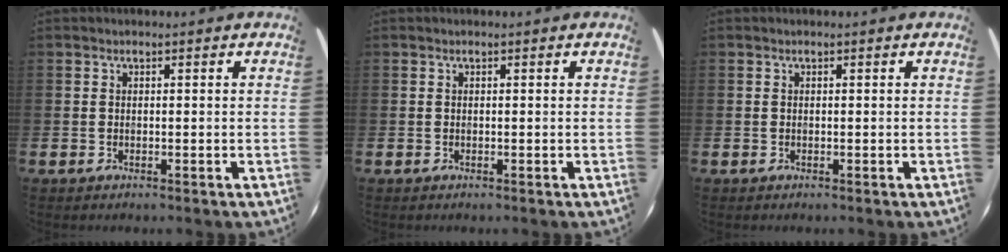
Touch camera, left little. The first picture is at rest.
{"total": 0.0}
{"total": 0.0}